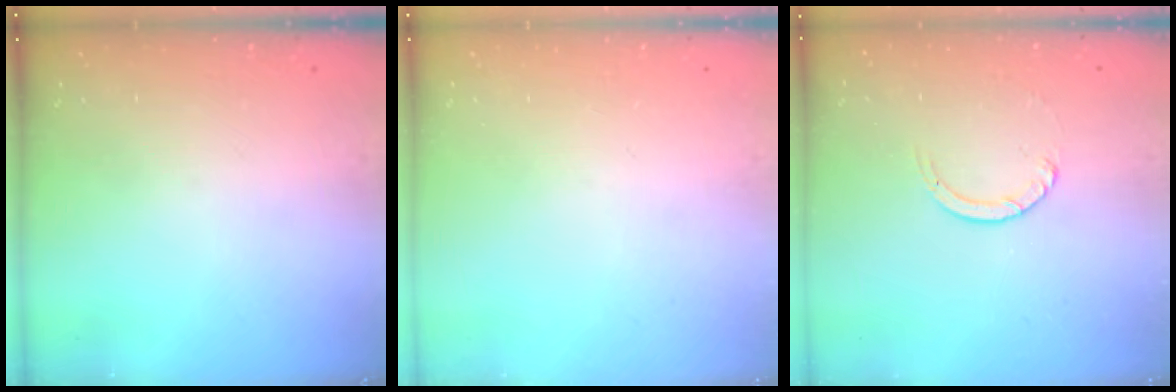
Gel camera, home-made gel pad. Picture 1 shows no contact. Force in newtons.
{"total": 0.0}
{"total": 2.4, "press": 2.4, "slide": 0.2}